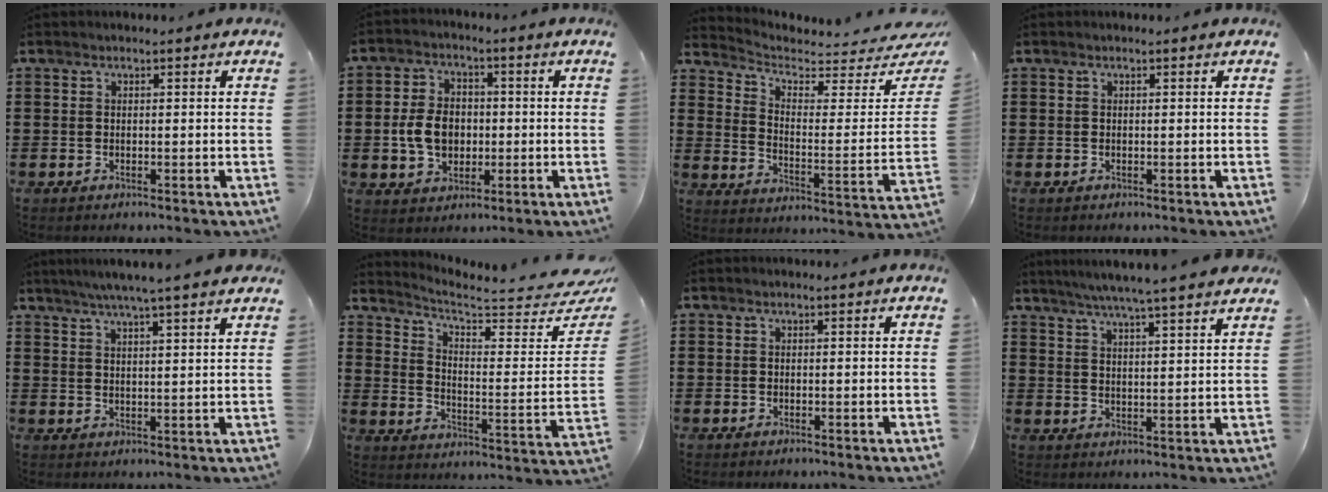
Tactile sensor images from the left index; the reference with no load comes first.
{"total": 7.0, "force": [-0.8, 5.3, 4.5], "torque": [-0.105, 0.004, -0.021]}
{"total": 3.9, "force": [3.2, 1.5, 1.6], "torque": [-0.054, -0.029, 0.049]}
{"total": 0.0}
{"total": 4.4, "force": [3.8, -0.7, 2.3], "torque": [-0.055, -0.011, 0.064]}
{"total": 4.7, "force": [4.0, 0.6, 2.3], "torque": [-0.059, -0.045, 0.062]}
{"total": 0.0}
{"total": 5.5, "force": [4.9, -0.8, 2.2], "torque": [-0.058, -0.023, 0.085]}